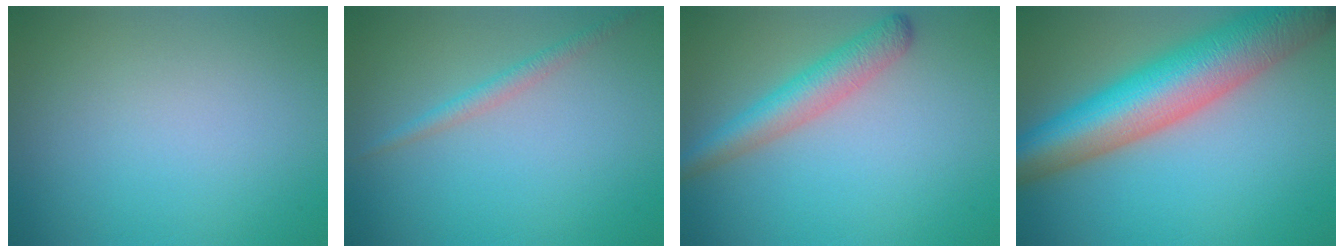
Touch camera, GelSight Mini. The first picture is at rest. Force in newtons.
{"total": 1.5, "press": 1.5, "slide": 0.1}
{"total": 3.9, "press": 3.9, "slide": 0.2}
{"total": 11.7, "press": 11.7, "slide": 0.4}